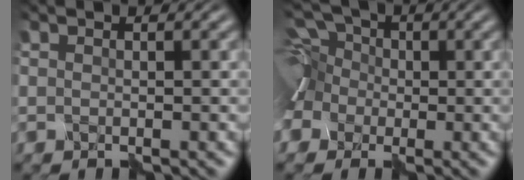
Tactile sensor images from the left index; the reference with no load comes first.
{"total": 9.9, "force": [1.0, 8.0, 5.8], "torque": [-0.136, 0.038, -0.045]}